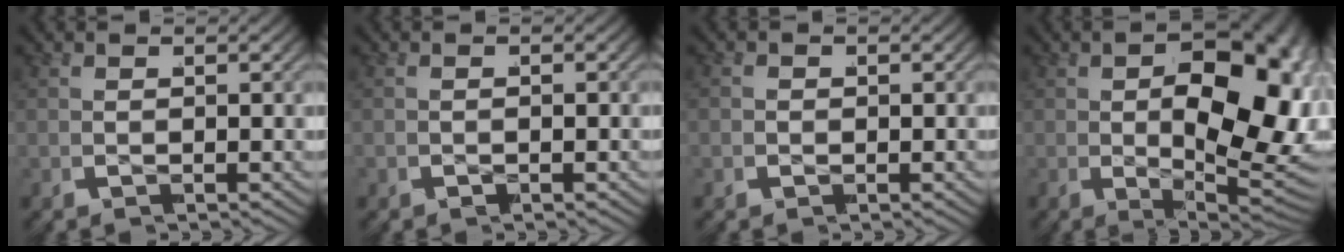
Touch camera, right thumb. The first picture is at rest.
{"total": 0.7, "force": [-0.5, 0.3, 0.3], "torque": [-0.005, -0.001, -0.009]}
{"total": 0.9, "force": [-0.3, 0.9, 0.2], "torque": [-0.004, -0.001, -0.005]}
{"total": 16.5, "force": [-2.0, 9.3, 13.4], "torque": [-0.206, -0.050, -0.007]}